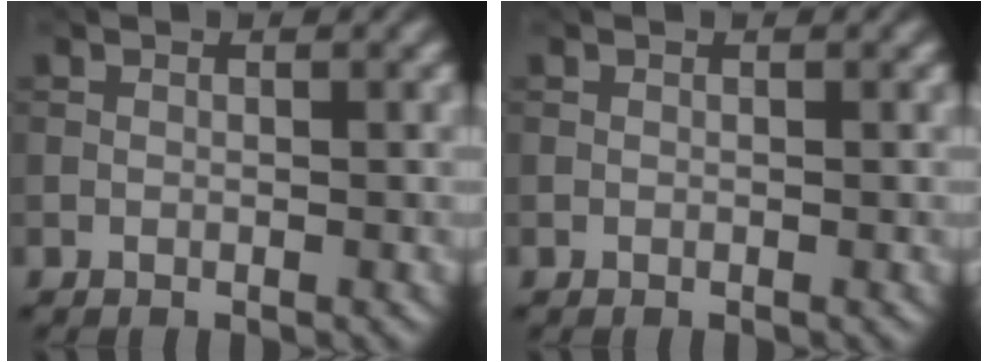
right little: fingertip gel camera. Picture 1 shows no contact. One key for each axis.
{"total": 0.0}